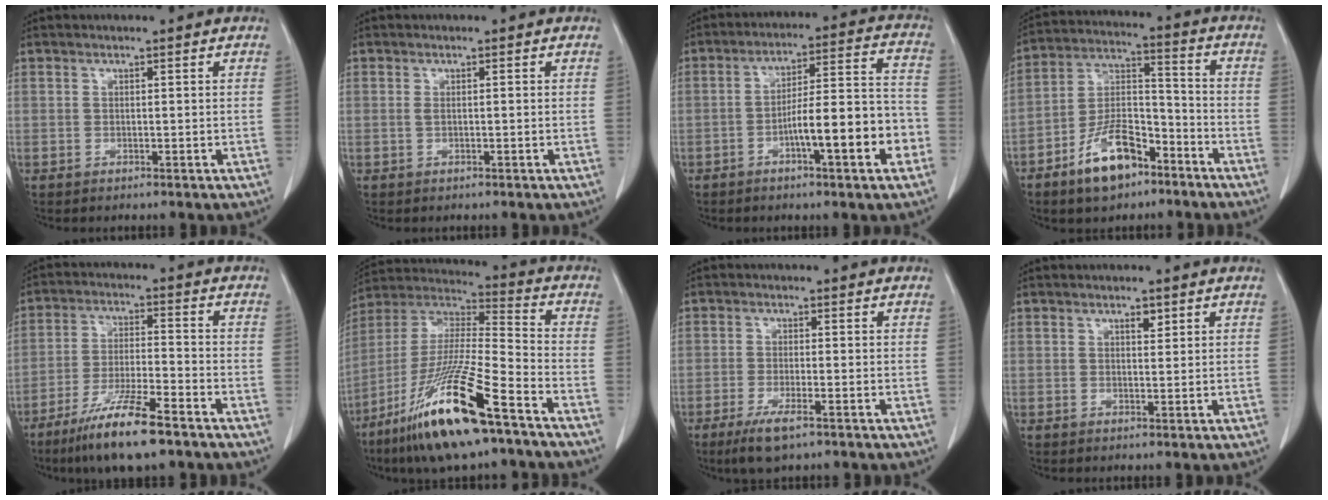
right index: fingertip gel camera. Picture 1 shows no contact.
{"total": 0.8, "force": [0.0, 0.1, 0.8], "torque": [-0.016, 0.001, 0.002]}
{"total": 12.7, "force": [-4.6, 1.6, 11.7], "torque": [-0.175, 0.022, -0.067]}
{"total": 11.5, "force": [-7.1, 5.2, 7.4], "torque": [-0.146, 0.014, -0.127]}
{"total": 11.8, "force": [-8.0, 1.2, 8.5], "torque": [-0.163, -0.027, -0.143]}
{"total": 20.6, "force": [-12.1, 1.7, 16.6], "torque": [-0.351, -0.040, -0.227]}
{"total": 5.1, "force": [-3.2, 0.8, 3.9], "torque": [-0.082, -0.013, -0.056]}
{"total": 1.3, "force": [0.8, 0.5, 0.9], "torque": [-0.014, -0.003, 0.011]}